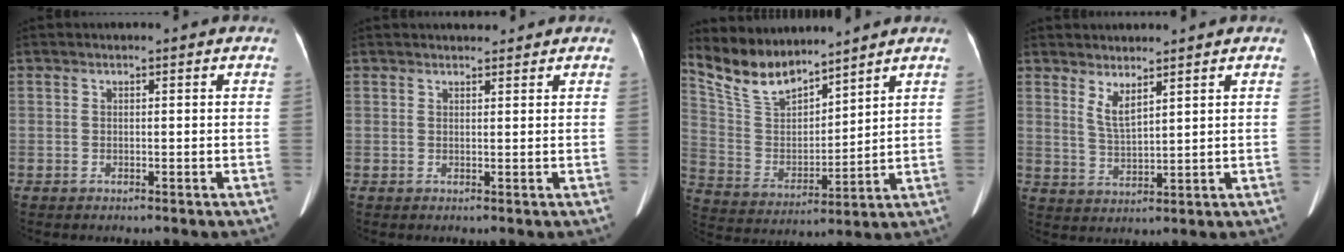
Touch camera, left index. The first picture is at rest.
{"total": 2.5, "force": [2.4, 0.7, 0.7], "torque": [-0.006, 0.015, 0.034]}
{"total": 10.6, "force": [9.8, 2.9, 2.8], "torque": [-0.071, 0.010, 0.206]}
{"total": 3.5, "force": [2.6, 0.5, 2.4], "torque": [-0.053, -0.014, 0.058]}